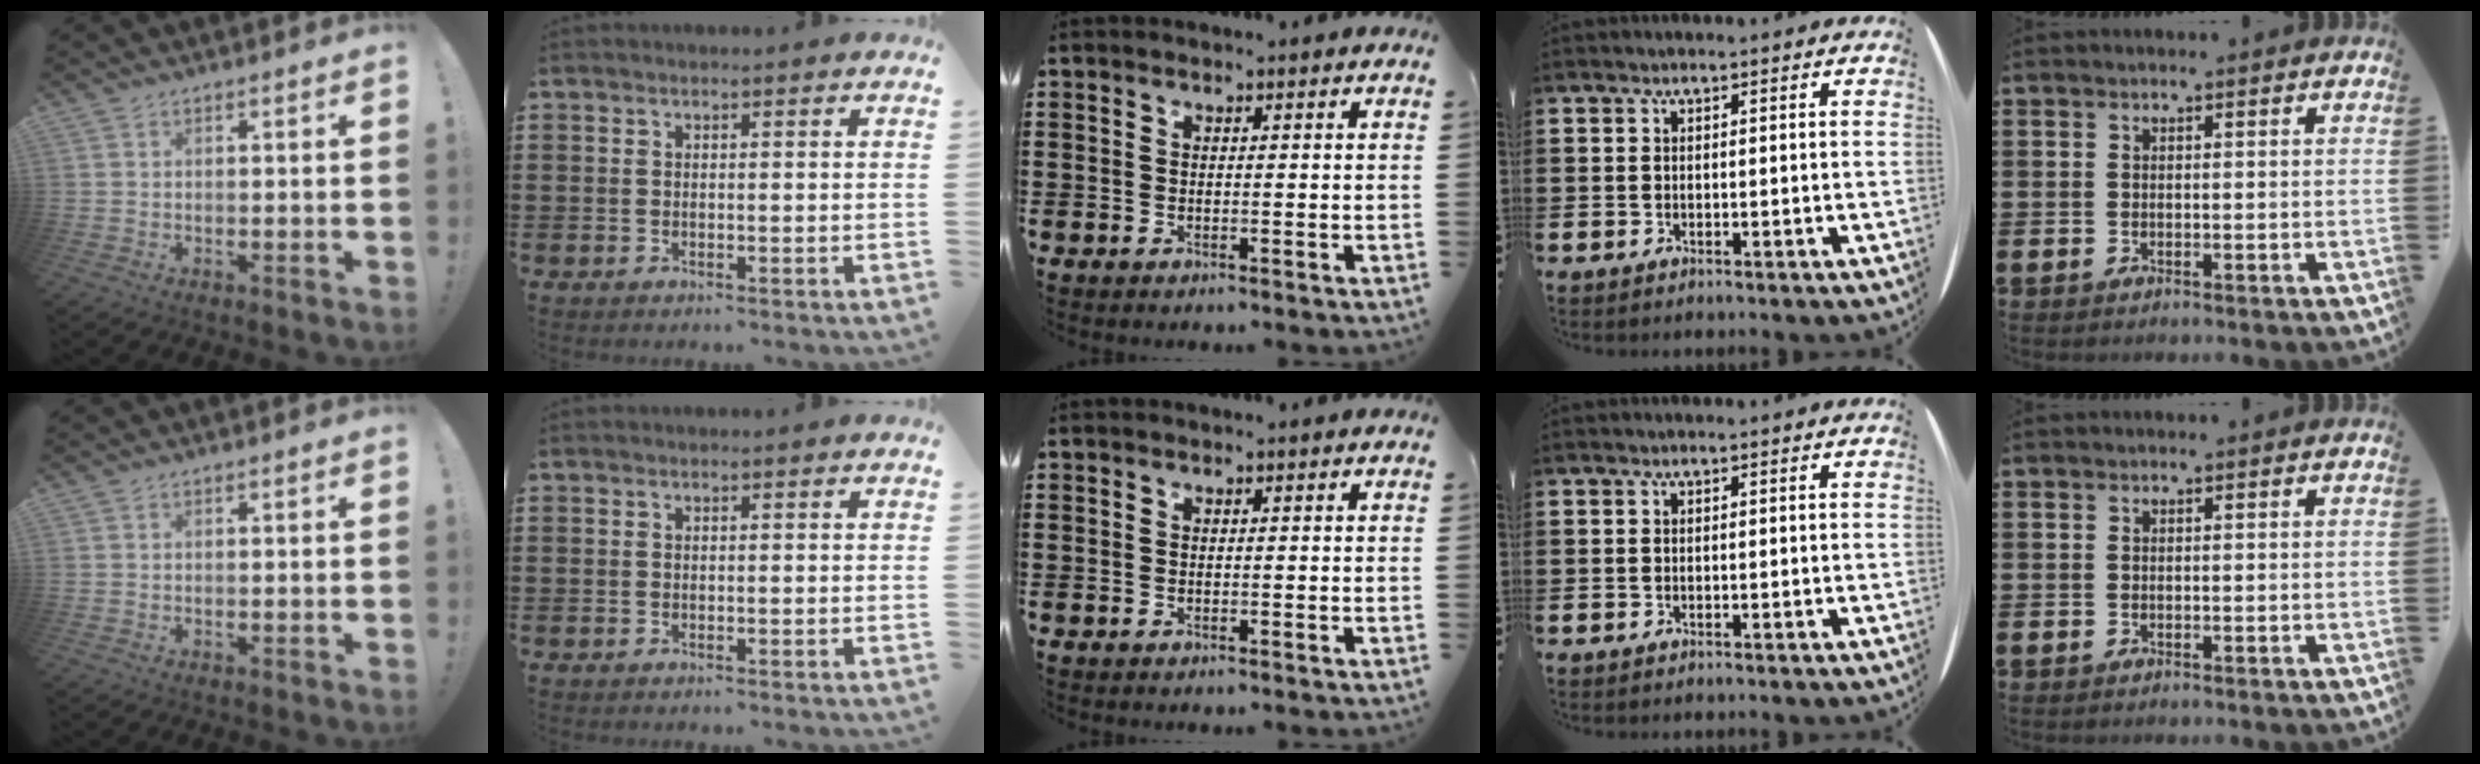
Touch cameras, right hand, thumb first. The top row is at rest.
{}